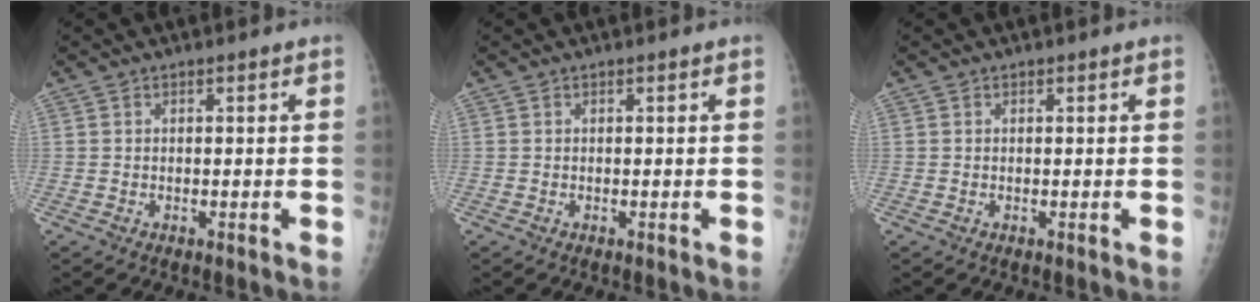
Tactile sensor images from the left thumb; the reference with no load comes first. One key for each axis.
{"total": 0.0}
{"total": 0.0}